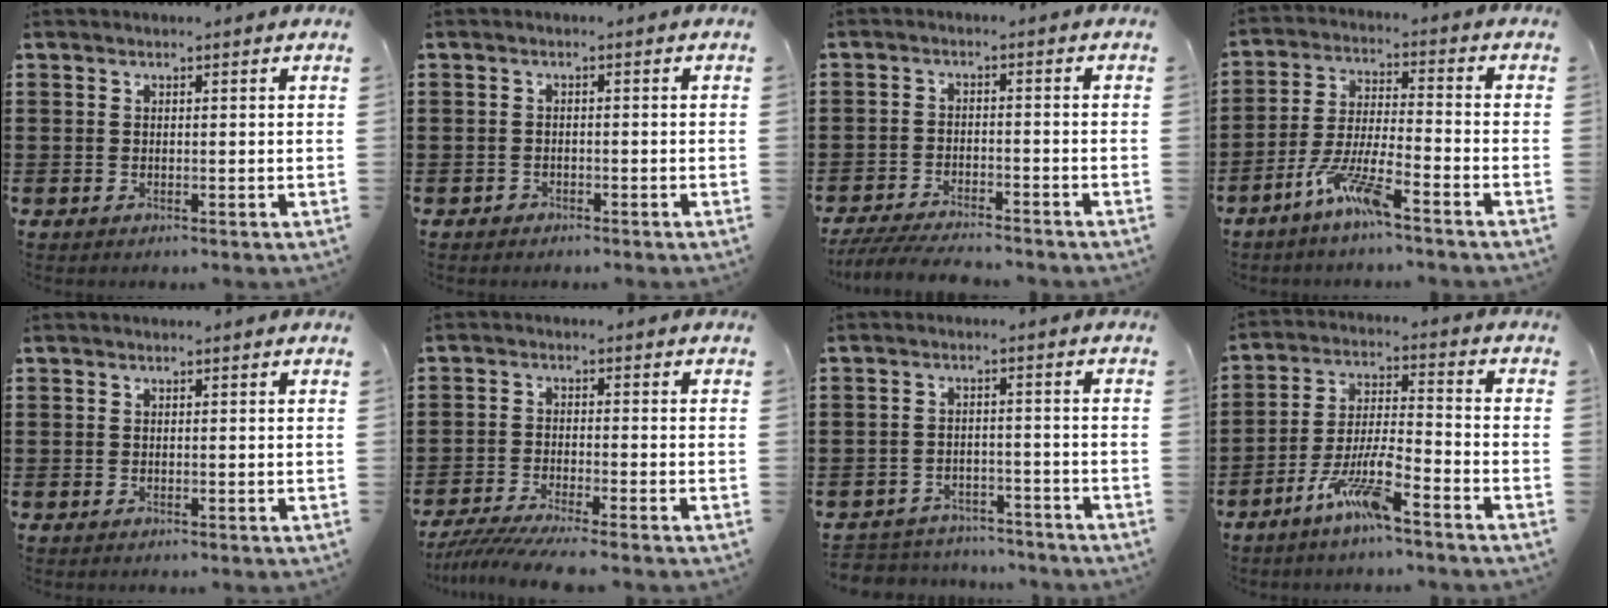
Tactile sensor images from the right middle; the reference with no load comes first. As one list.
[{"total": 1.1, "force": [-1.0, 0.5, 0.0], "torque": [-0.002, 0.002, -0.022]}, {"total": 4.7, "force": [-4.5, 0.3, 1.2], "torque": [-0.034, -0.009, -0.093]}, {"total": 7.9, "force": [-5.7, 0.8, 5.5], "torque": [-0.120, -0.008, -0.110]}, {"total": 0.0}, {"total": 4.6, "force": [-4.3, -0.2, 1.6], "torque": [-0.042, -0.016, -0.087]}, {"total": 3.9, "force": [-3.8, 0.6, -0.2], "torque": [-0.004, 0.002, -0.083]}, {"total": 8.8, "force": [-6.0, 1.2, 6.4], "torque": [-0.141, -0.004, -0.116]}]